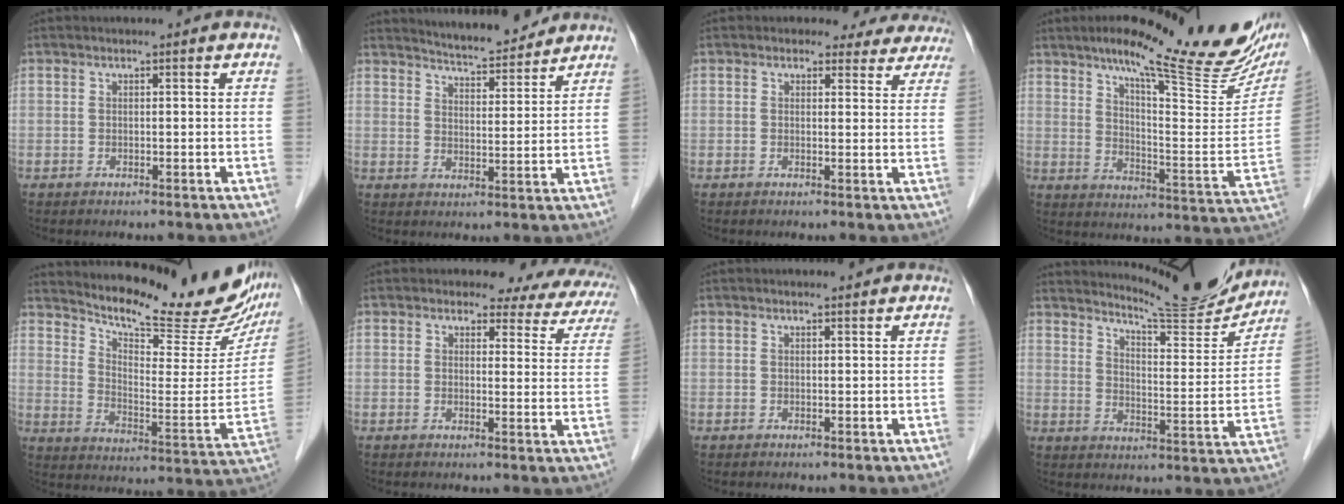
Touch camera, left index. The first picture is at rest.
{"total": 8.7, "force": [8.4, 0.8, 2.2], "torque": [-0.043, 0.001, 0.127]}
{"total": 7.2, "force": [6.5, 3.2, 0.2], "torque": [0.034, -0.001, 0.044]}
{"total": 23.6, "force": [17.4, 4.0, 15.5], "torque": [-0.215, -0.011, 0.227]}
{"total": 22.3, "force": [19.8, 4.8, 9.0], "torque": [-0.138, -0.057, 0.260]}
{"total": 10.1, "force": [8.7, 4.3, 2.6], "torque": [0.000, -0.013, 0.063]}
{"total": 0.8, "force": [0.8, 0.0, 0.1], "torque": [-0.008, 0.000, 0.011]}
{"total": 14.7, "force": [14.2, 0.3, 3.6], "torque": [-0.059, -0.050, 0.190]}